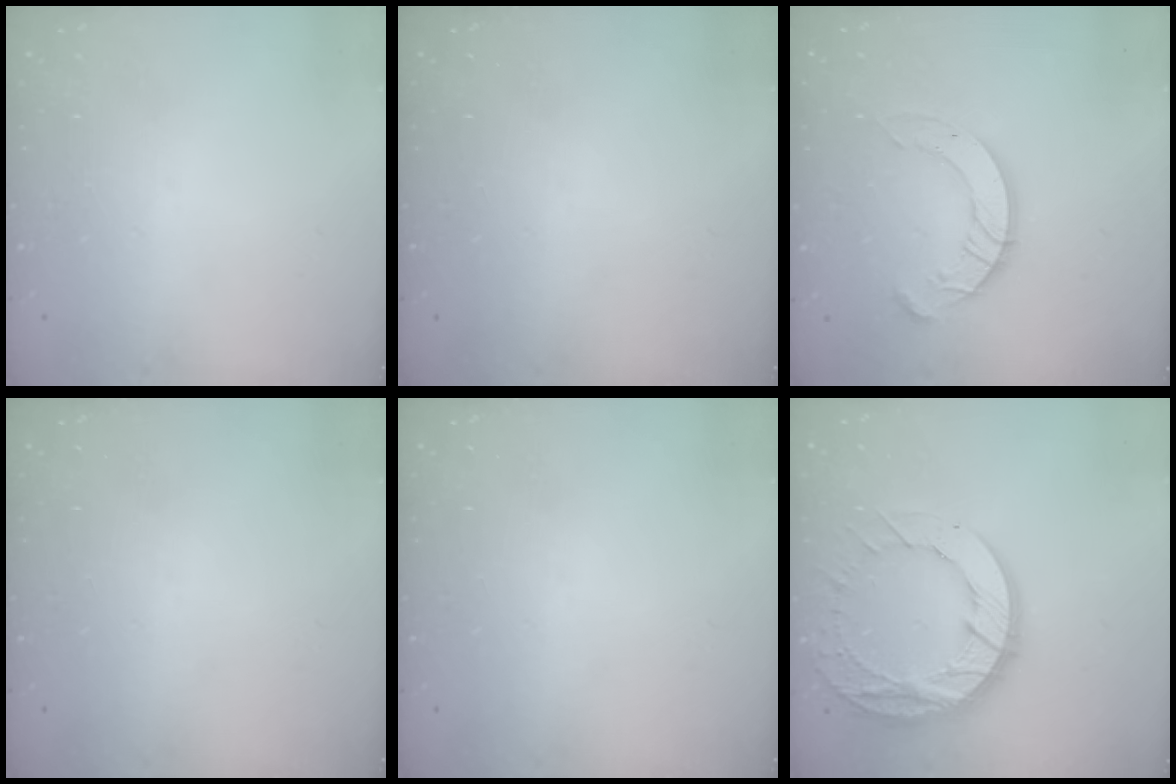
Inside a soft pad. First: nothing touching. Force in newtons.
{"total": 0.0}
{"total": 8.3, "press": 8.3, "slide": 0.8}
{"total": 0.0}
{"total": 0.0}
{"total": 16.4, "press": 16.4, "slide": 1.3}